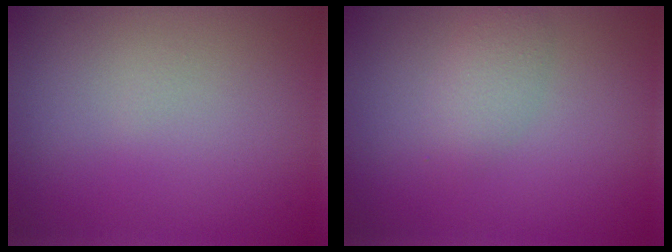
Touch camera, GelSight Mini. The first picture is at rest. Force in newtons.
{"total": 1.8, "press": 1.8, "slide": 0.1}